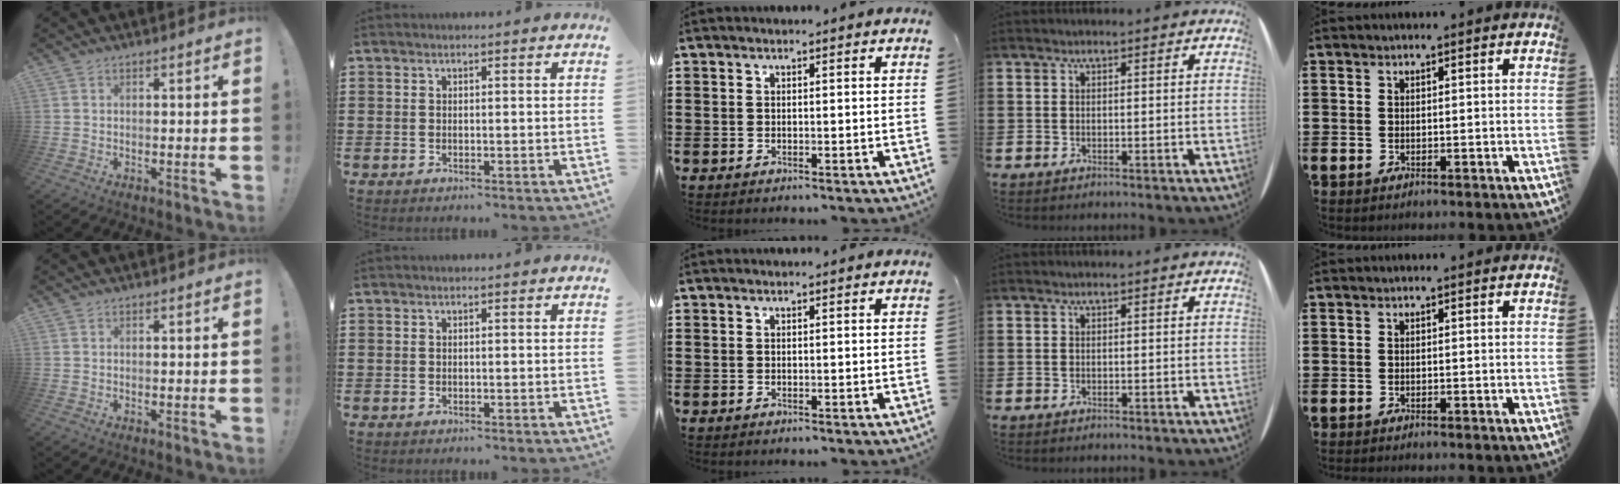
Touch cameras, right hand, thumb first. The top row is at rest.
{}